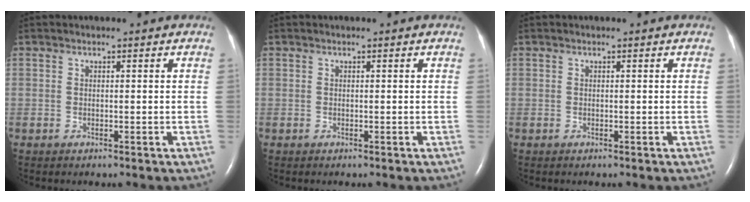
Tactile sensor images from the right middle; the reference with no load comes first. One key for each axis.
{"total": 0.0}
{"total": 0.0}